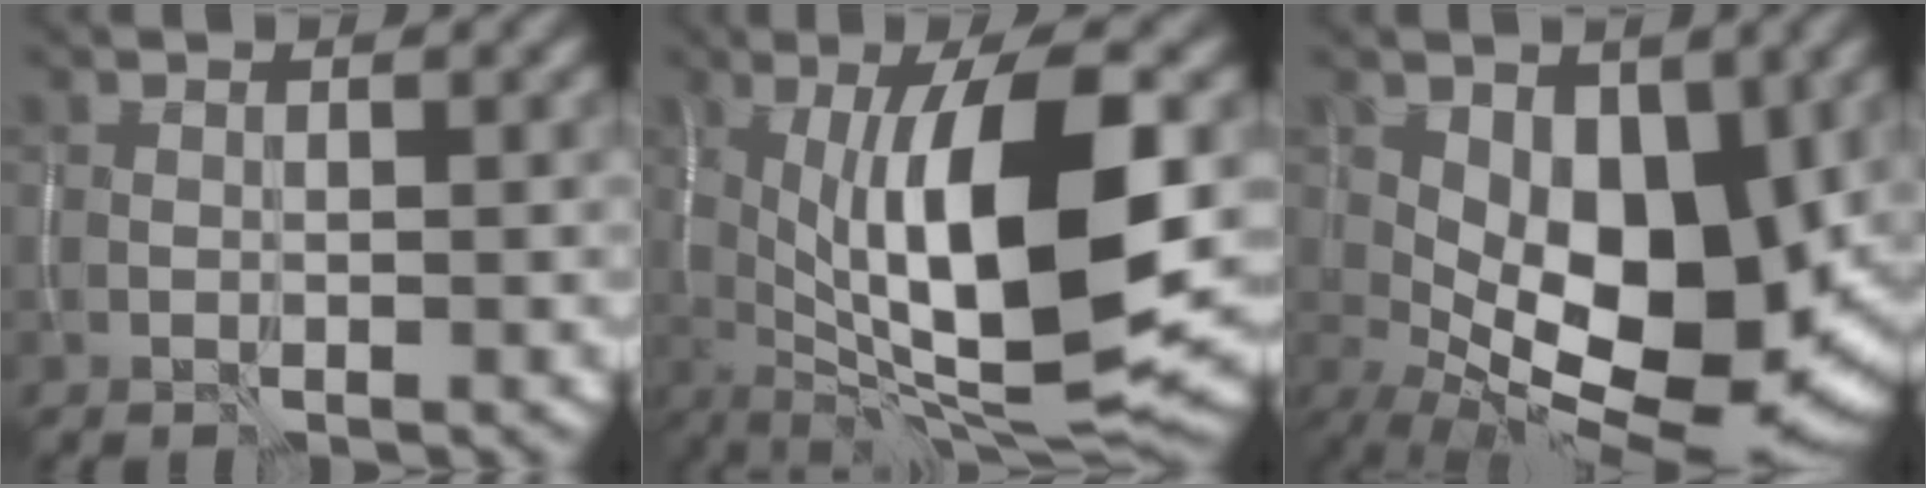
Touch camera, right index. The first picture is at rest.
{"total": 13.7, "force": [0.5, 4.0, 13.1], "torque": [-0.201, -0.005, 0.012]}
{"total": 12.2, "force": [0.4, 6.3, 10.5], "torque": [-0.150, -0.018, 0.007]}